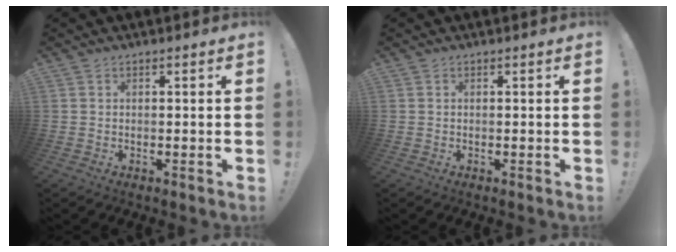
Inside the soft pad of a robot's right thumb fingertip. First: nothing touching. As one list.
[{"total": 0.0}]